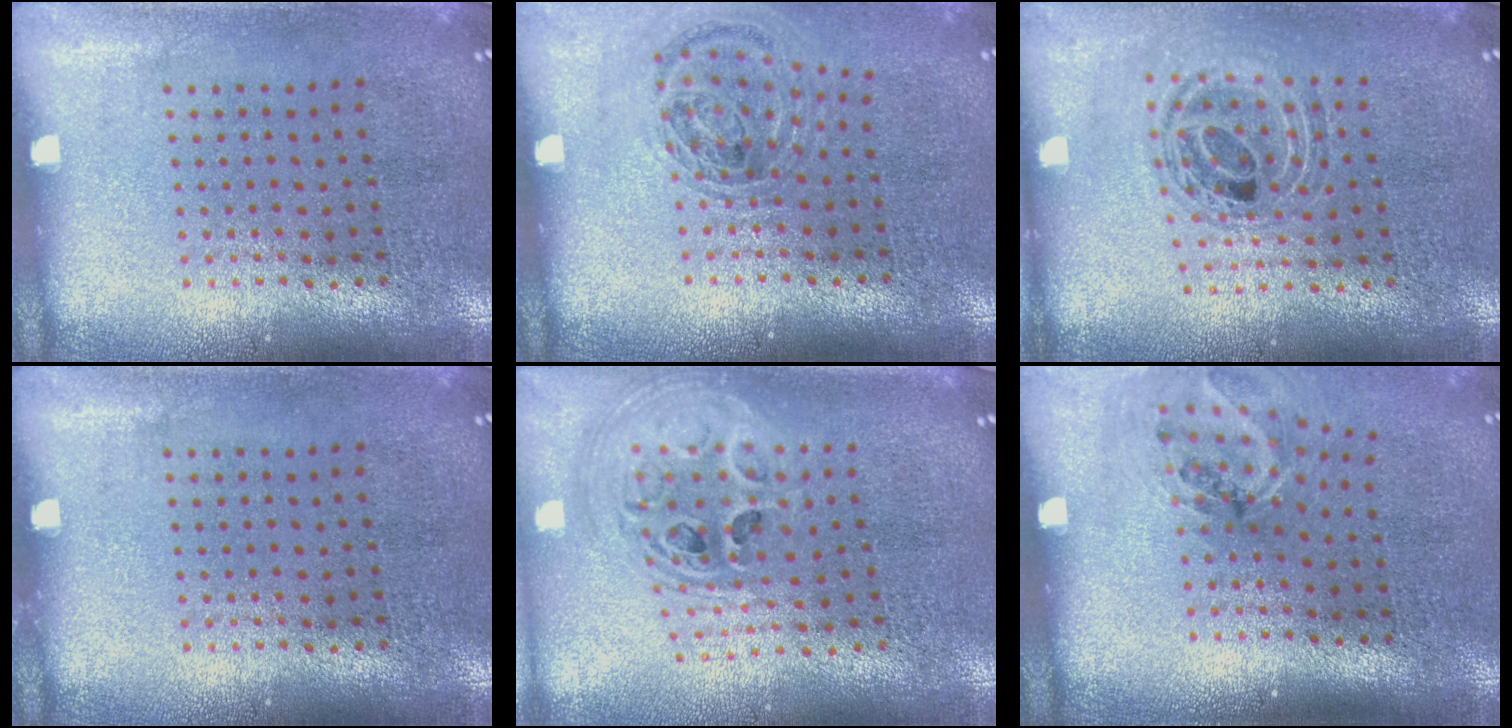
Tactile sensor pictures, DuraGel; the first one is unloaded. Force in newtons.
{"total": 1.0, "press": 1.0, "slide": 0.2}
{"total": 0.8, "press": 0.8, "slide": 0.2}
{"total": 0.0}
{"total": 2.5, "press": 1.9, "slide": 1.6}
{"total": 1.2, "press": 1.0, "slide": 0.6}